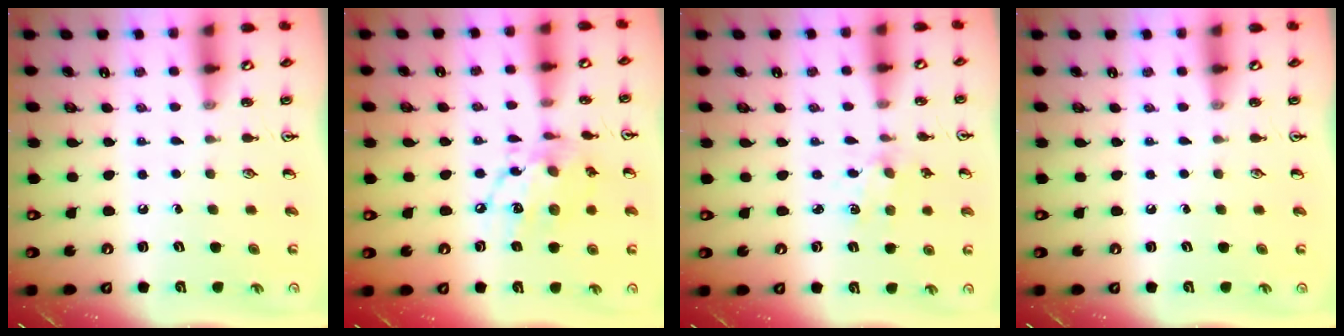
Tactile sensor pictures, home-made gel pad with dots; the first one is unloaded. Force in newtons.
{"total": 13.0, "press": 13.0, "slide": 0.9}
{"total": 2.0, "press": 2.0, "slide": 0.3}
{"total": 0.0}